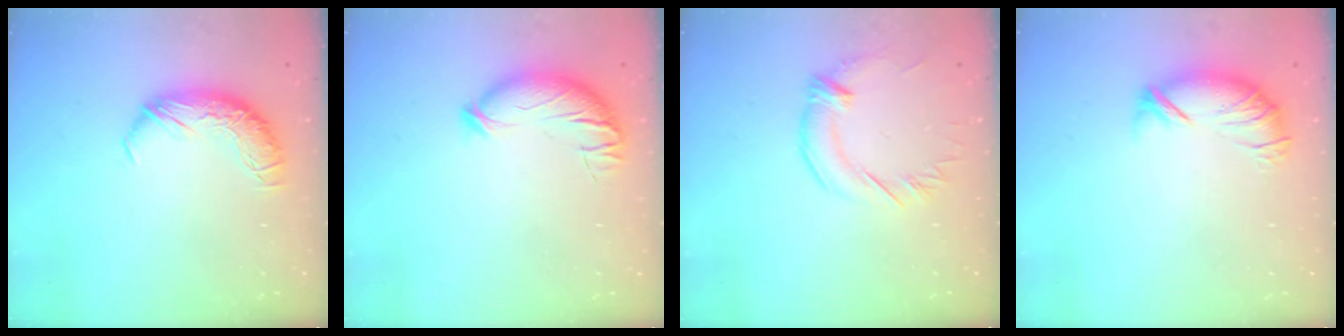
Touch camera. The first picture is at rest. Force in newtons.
{"total": 4.5, "press": 4.3, "slide": 1.3}
{"total": 1.3, "press": 1.1, "slide": 0.7}
{"total": 3.6, "press": 3.1, "slide": 1.8}